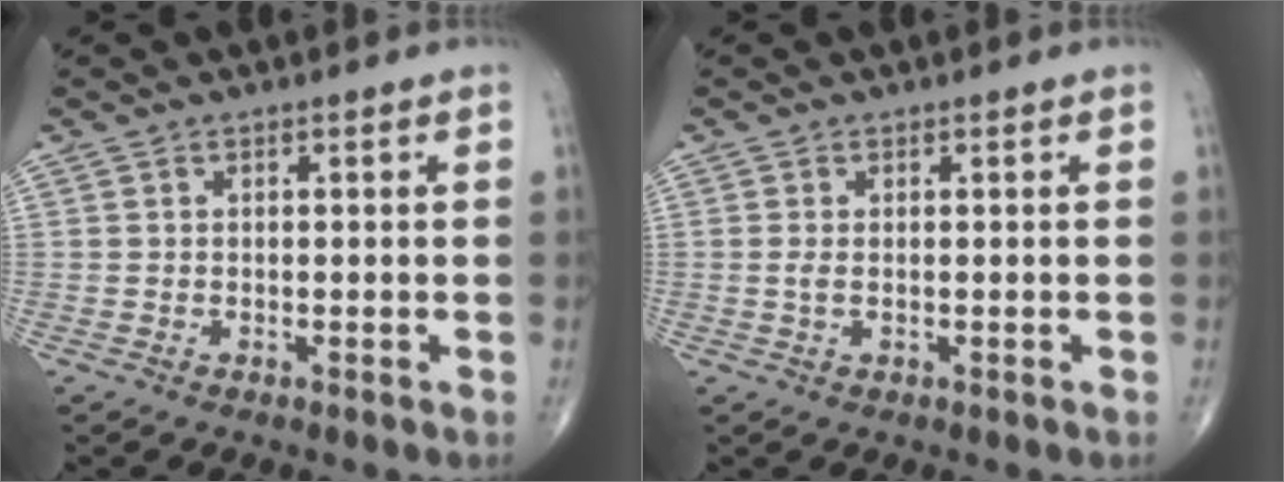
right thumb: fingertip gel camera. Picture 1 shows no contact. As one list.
[{"total": 1.2, "force": [0.0, 0.5, 1.1], "torque": [-0.030, -0.003, 0.003]}]